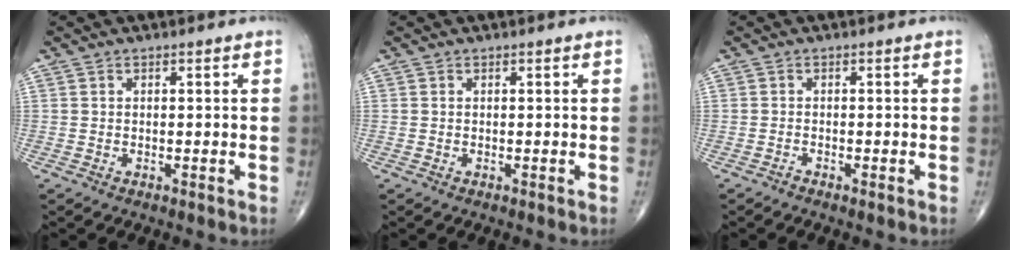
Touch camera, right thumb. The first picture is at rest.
{"total": 0.0}
{"total": 0.6, "force": [-0.6, 0.0, 0.3], "torque": [-0.008, 0.000, -0.014]}